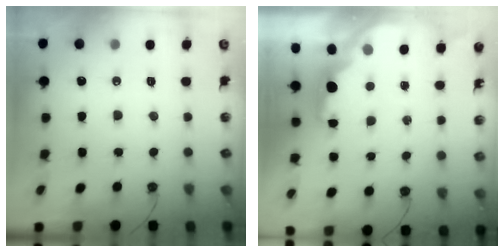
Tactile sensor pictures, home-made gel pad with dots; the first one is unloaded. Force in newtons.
{"total": 2.1, "press": 2.0, "slide": 0.6}